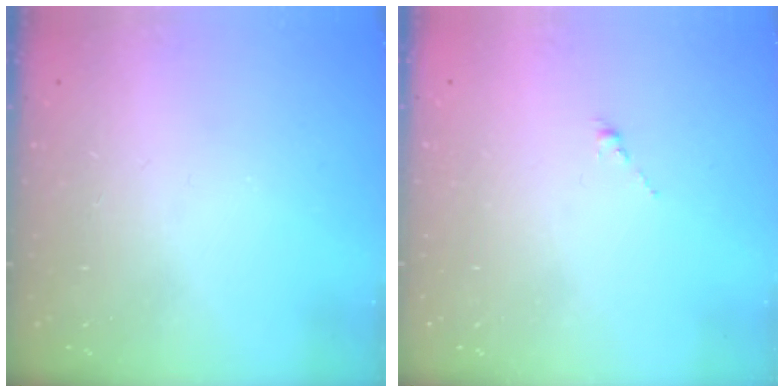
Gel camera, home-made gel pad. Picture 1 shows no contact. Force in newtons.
{"total": 0.0}